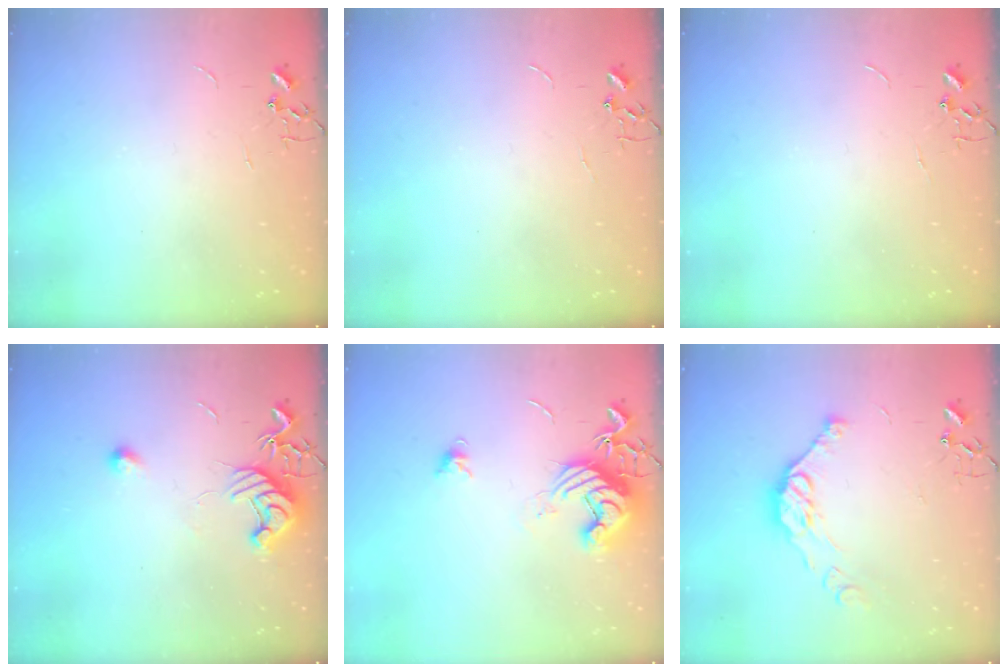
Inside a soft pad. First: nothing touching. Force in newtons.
{"total": 0.0}
{"total": 0.0}
{"total": 11.2, "press": 11.2, "slide": 0.3}
{"total": 13.5, "press": 13.5, "slide": 1.1}
{"total": 11.1, "press": 11.1, "slide": 0.8}